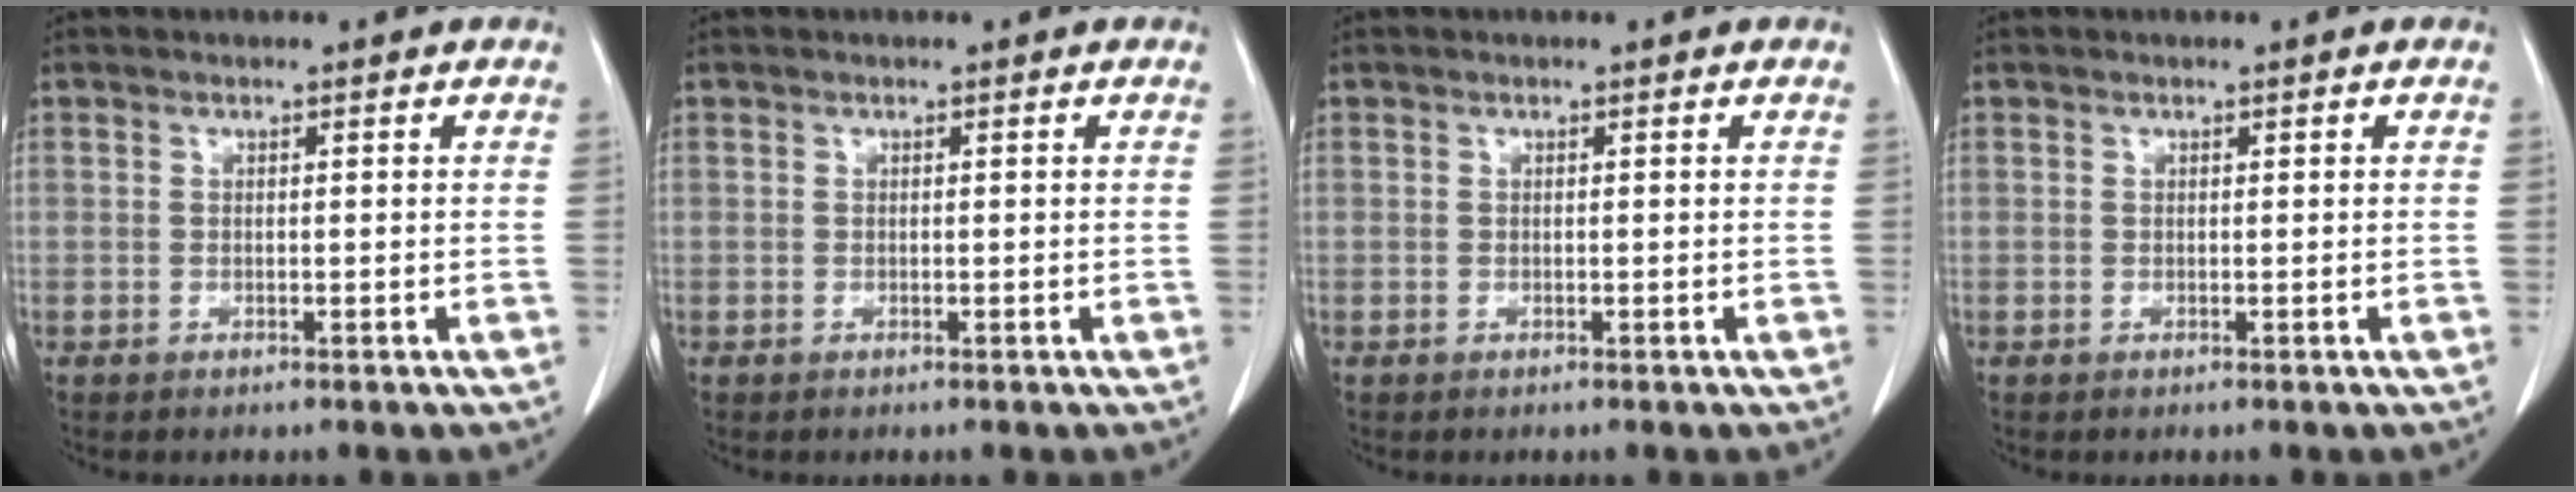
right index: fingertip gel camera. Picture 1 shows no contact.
{"total": 0.0}
{"total": 0.0}
{"total": 0.0}